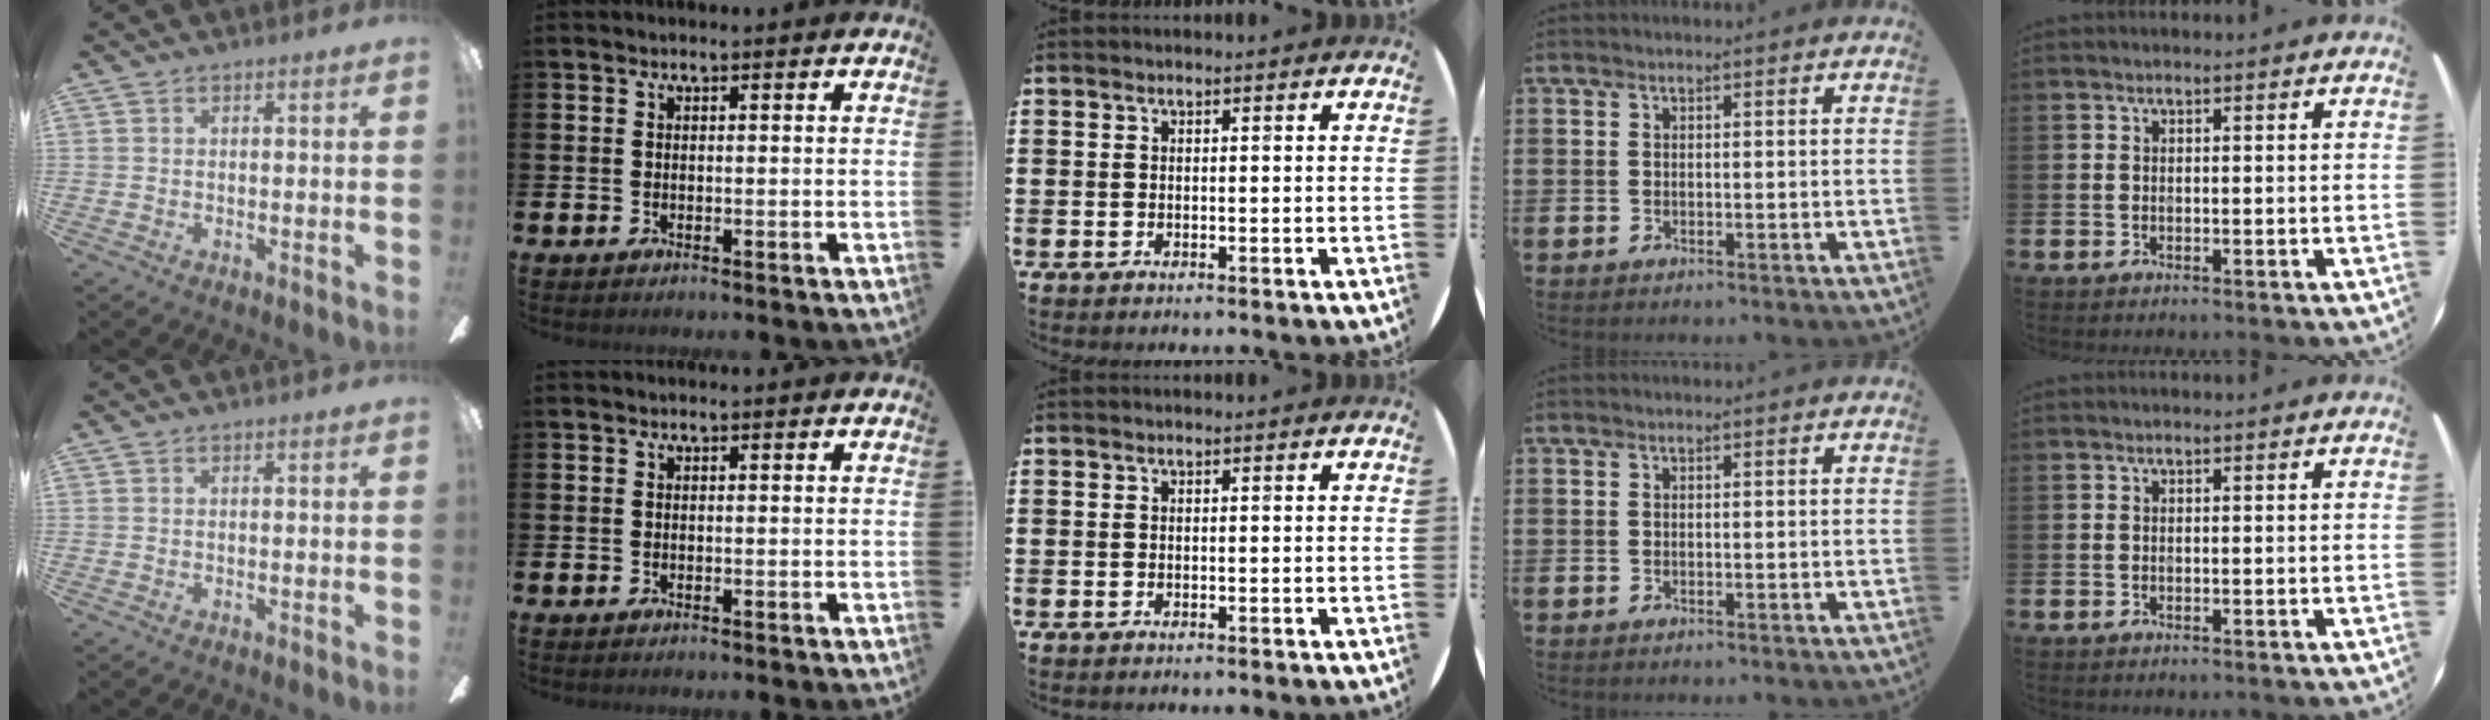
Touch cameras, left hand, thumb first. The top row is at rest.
{}